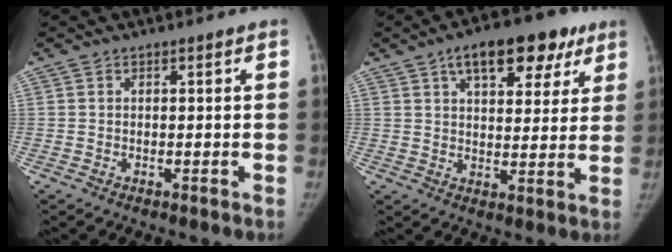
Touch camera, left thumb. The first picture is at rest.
{"total": 14.6, "force": [7.9, 7.3, 9.8], "torque": [-0.090, -0.008, 0.110]}